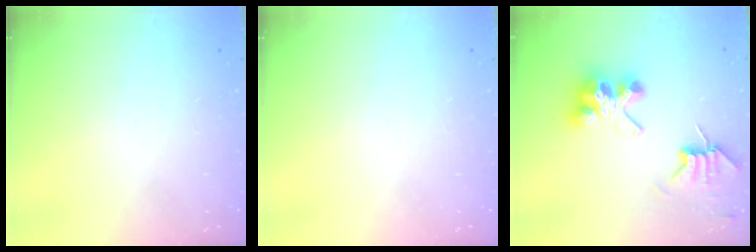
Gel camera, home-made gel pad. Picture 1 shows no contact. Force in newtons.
{"total": 0.0}
{"total": 7.3, "press": 7.3, "slide": 0.6}